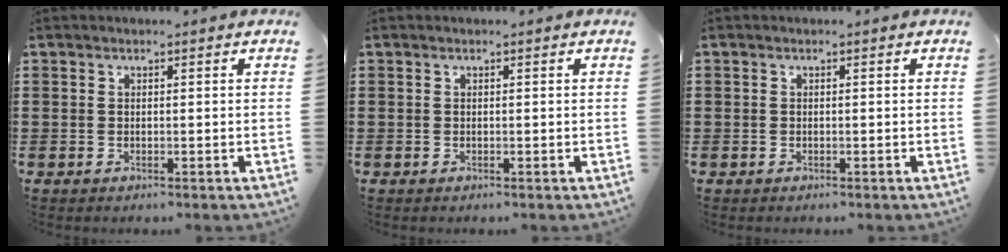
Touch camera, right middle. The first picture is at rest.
{"total": 0.0}
{"total": 0.5, "force": [-0.3, 0.5, 0.0], "torque": [0.000, 0.004, -0.007]}